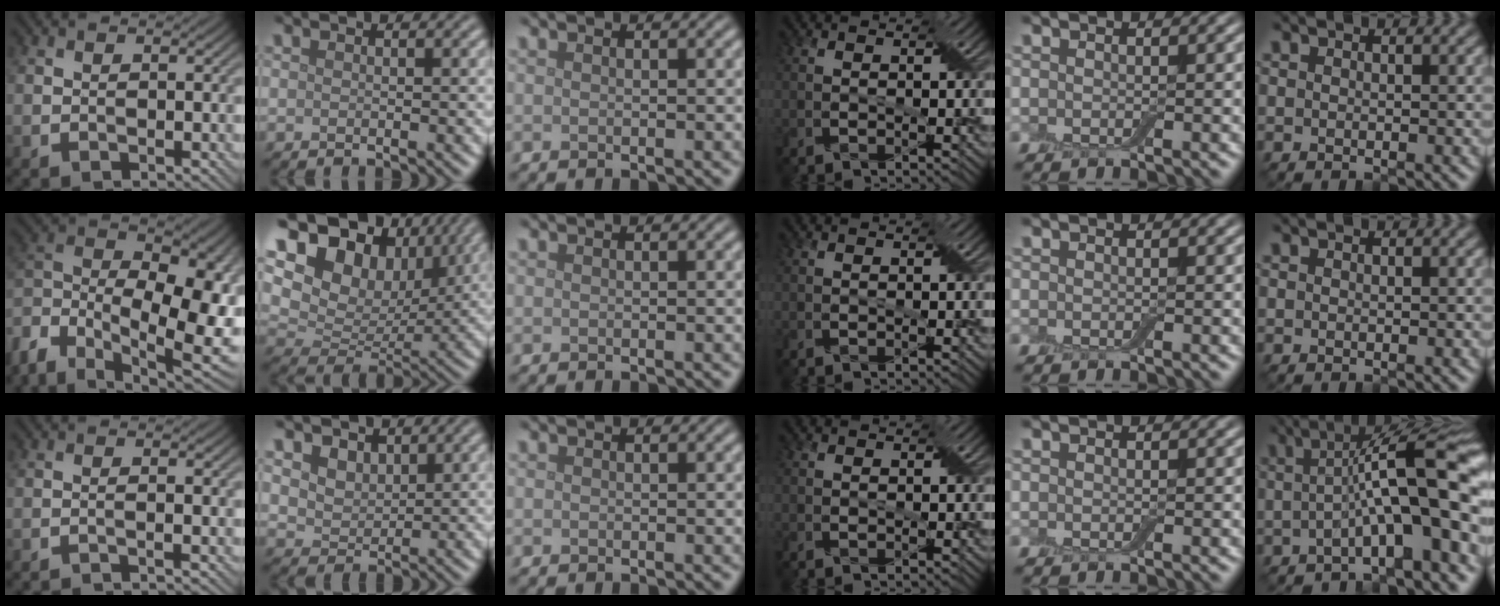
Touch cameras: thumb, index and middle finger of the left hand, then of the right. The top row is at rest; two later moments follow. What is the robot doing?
{"motion": "extract", "object": "backpack"}